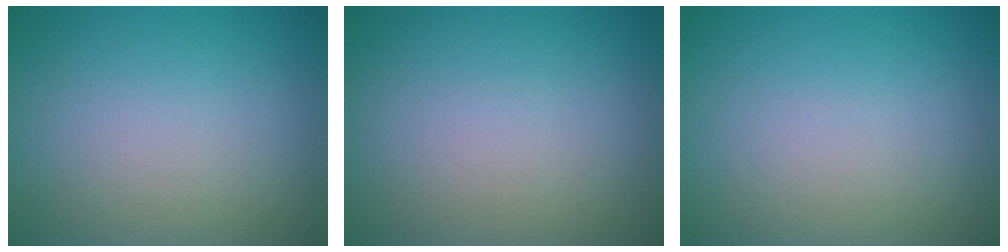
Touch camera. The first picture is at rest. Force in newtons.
{"total": 0.0}
{"total": 0.0}